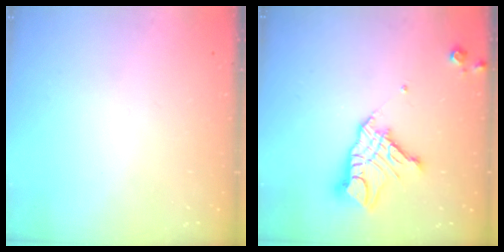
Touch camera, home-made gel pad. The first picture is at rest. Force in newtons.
{"total": 13.3, "press": 13.2, "slide": 1.1}